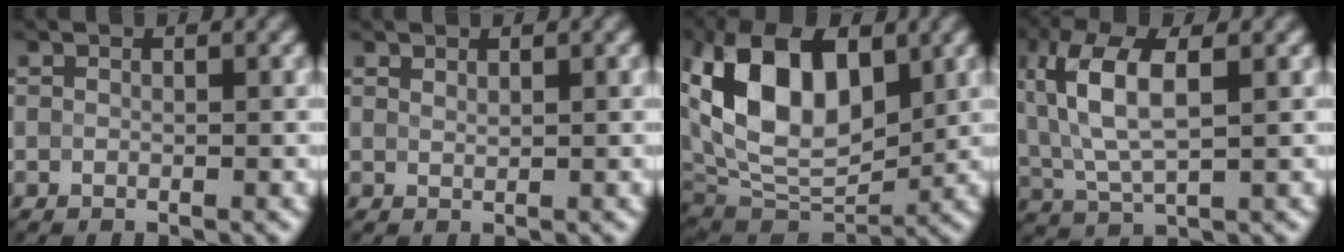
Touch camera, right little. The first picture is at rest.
{"total": 0.7, "force": [0.7, 0.0, 0.1], "torque": [-0.004, 0.004, 0.016]}
{"total": 13.0, "force": [3.6, 7.7, 9.7], "torque": [-0.194, 0.017, 0.064]}
{"total": 7.7, "force": [2.1, 3.2, 6.7], "torque": [-0.163, 0.018, 0.040]}